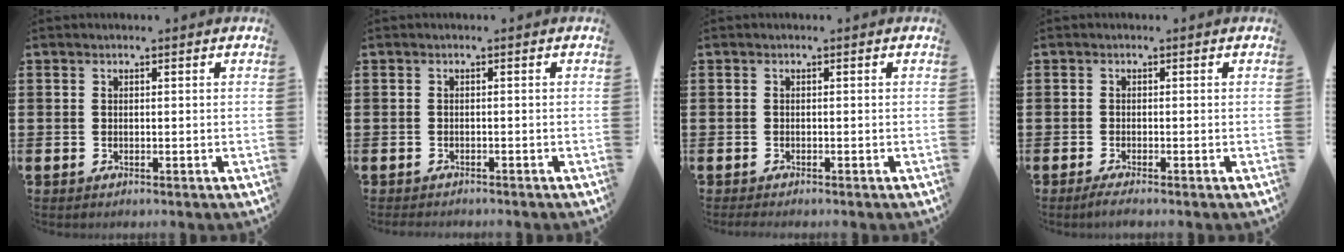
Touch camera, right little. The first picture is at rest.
{"total": 0.7, "force": [-0.7, 0.1, 0.0], "torque": [-0.003, -0.001, -0.014]}
{"total": 0.6, "force": [-0.5, 0.1, 0.4], "torque": [-0.008, -0.002, -0.009]}
{"total": 1.3, "force": [-0.8, 0.1, 1.0], "torque": [-0.016, -0.002, -0.015]}